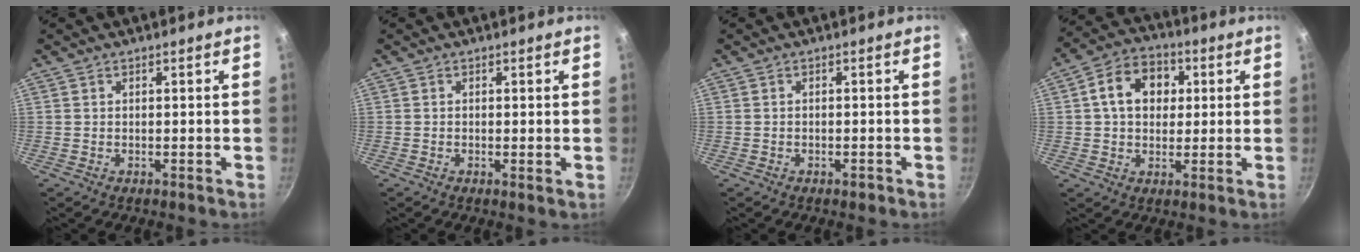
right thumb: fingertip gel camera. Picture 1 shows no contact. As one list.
[{"total": 0.6, "force": [0.0, 0.1, 0.6], "torque": [-0.010, -0.004, -0.003]}, {"total": 1.2, "force": [-0.7, 0.6, 0.7], "torque": [-0.015, 0.006, -0.008]}, {"total": 10.8, "force": [2.2, 8.2, 6.7], "torque": [-0.084, 0.016, 0.022]}]